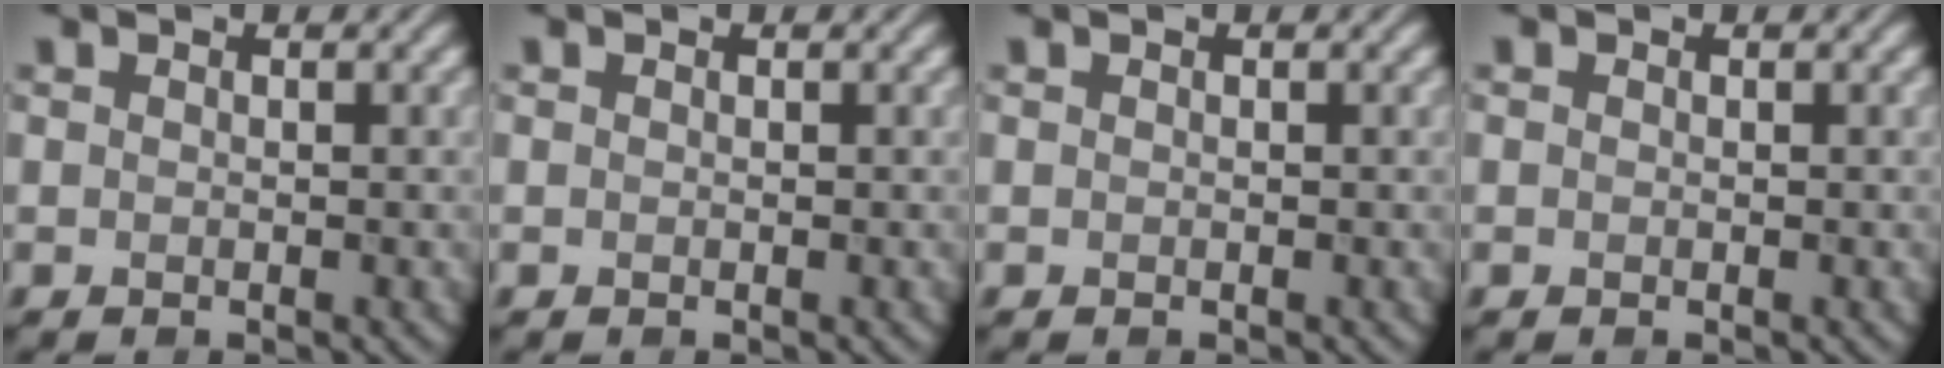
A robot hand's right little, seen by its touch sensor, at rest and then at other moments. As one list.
[{"total": 0.0}, {"total": 0.0}, {"total": 0.0}]